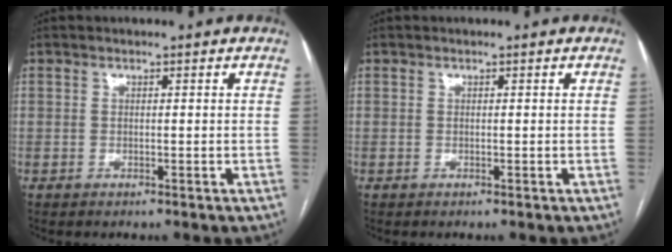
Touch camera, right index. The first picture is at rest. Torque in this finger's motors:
{"motor_torque": [0.00, 0.00, 0.00, 0.00]}